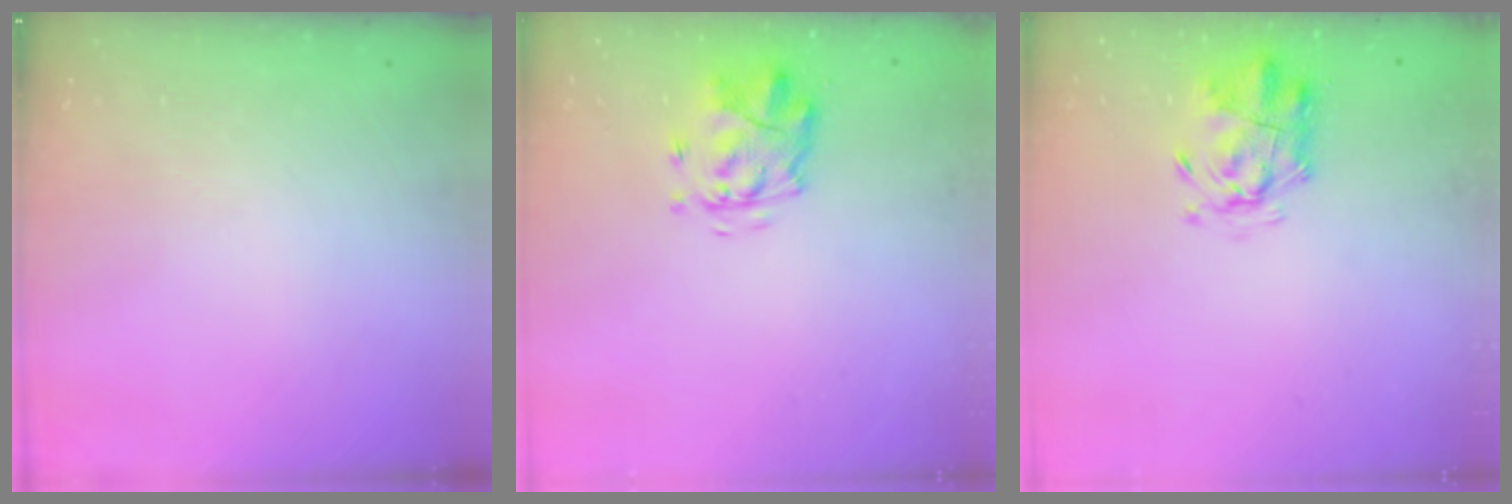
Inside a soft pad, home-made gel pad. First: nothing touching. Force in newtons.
{"total": 3.9, "press": 3.5, "slide": 1.7}
{"total": 3.5, "press": 3.2, "slide": 1.3}